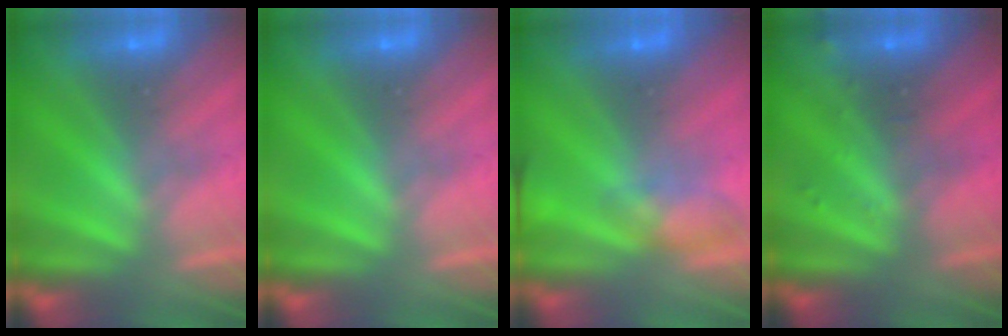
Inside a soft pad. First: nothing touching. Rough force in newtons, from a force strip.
{"total": 0.0}
{"total": 4.9}
{"total": 2.9}